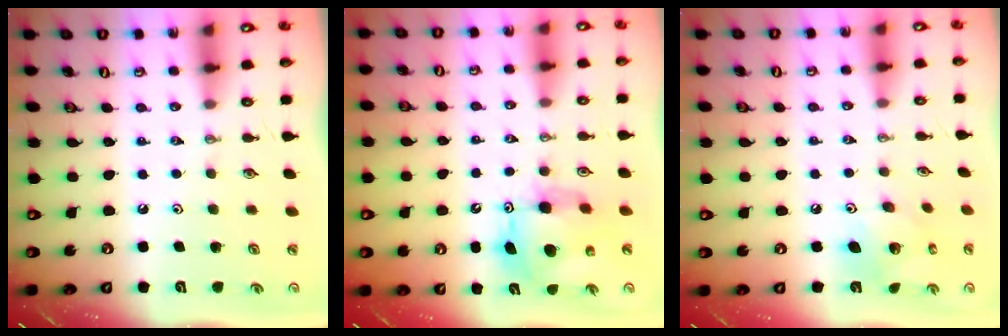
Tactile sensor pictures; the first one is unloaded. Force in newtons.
{"total": 11.5, "press": 11.4, "slide": 0.9}
{"total": 9.6, "press": 9.6, "slide": 0.3}